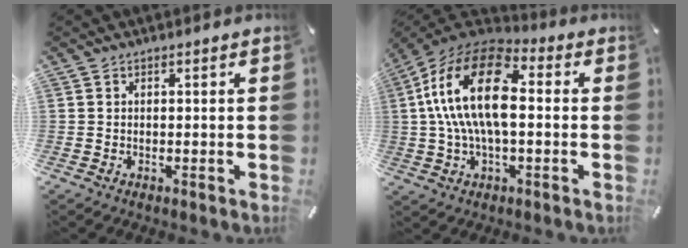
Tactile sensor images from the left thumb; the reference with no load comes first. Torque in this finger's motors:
{"motor_torque": [0.02, 2.33, 1.63, -1.14, 0.94]}